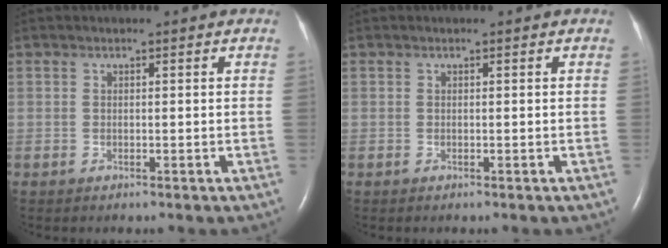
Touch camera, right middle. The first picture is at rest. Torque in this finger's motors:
{"motor_torque": [-0.08, 0.04, -0.01, 0.00]}